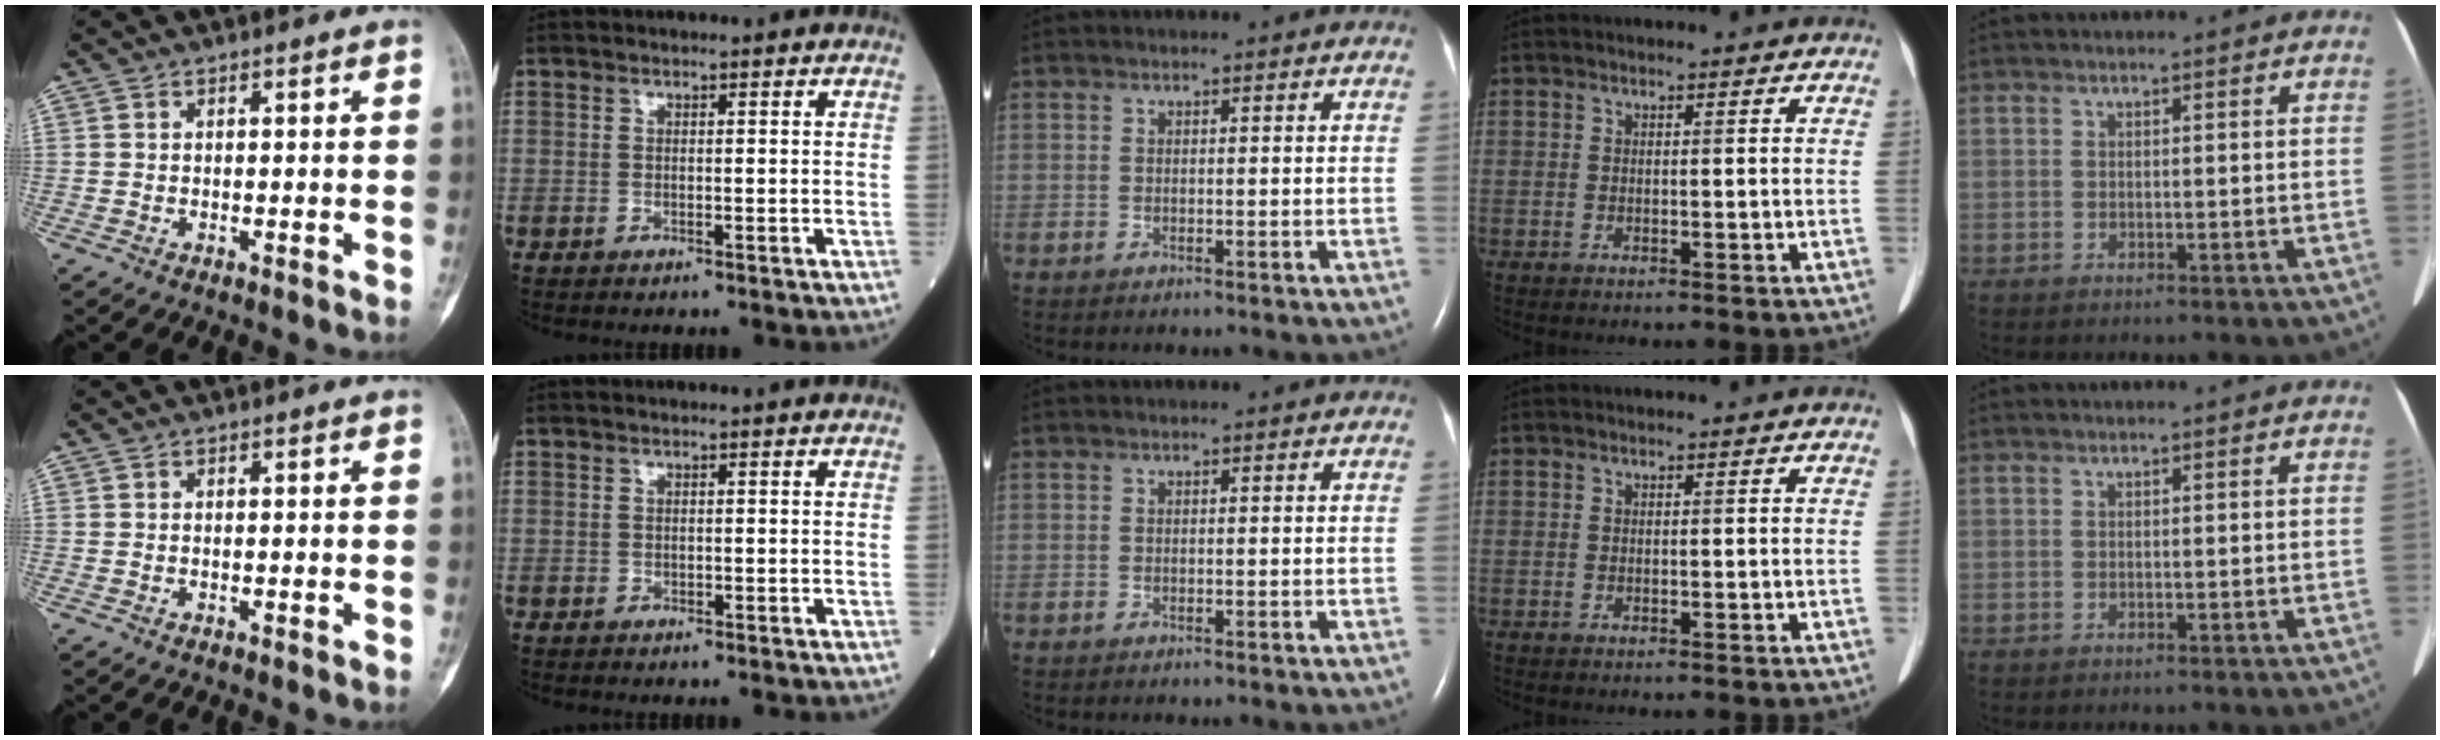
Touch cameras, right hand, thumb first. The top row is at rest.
{}